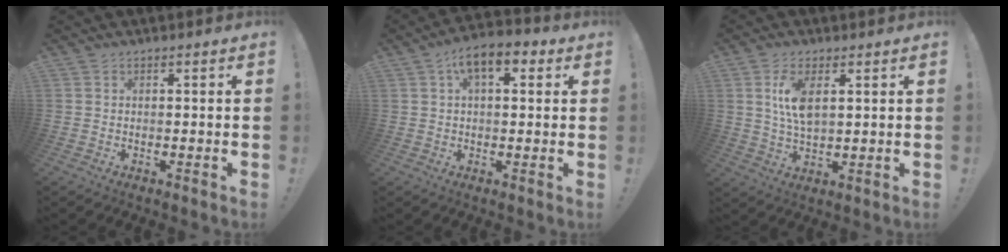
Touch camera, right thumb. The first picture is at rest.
{"total": 7.7, "force": [3.0, 3.7, 6.0], "torque": [-0.094, 0.002, 0.052]}
{"total": 8.2, "force": [2.7, 3.8, 6.8], "torque": [-0.131, -0.010, 0.042]}